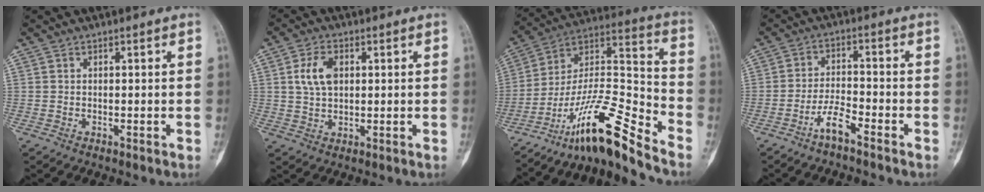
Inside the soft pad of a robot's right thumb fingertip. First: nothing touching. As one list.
[{"total": 6.1, "force": [1.4, 3.9, 4.5], "torque": [-0.083, 0.002, 0.026]}, {"total": 16.9, "force": [-13.3, 1.8, 10.3], "torque": [-0.188, 0.110, -0.237]}, {"total": 4.9, "force": [-3.5, 1.1, 3.2], "torque": [-0.062, 0.028, -0.068]}]